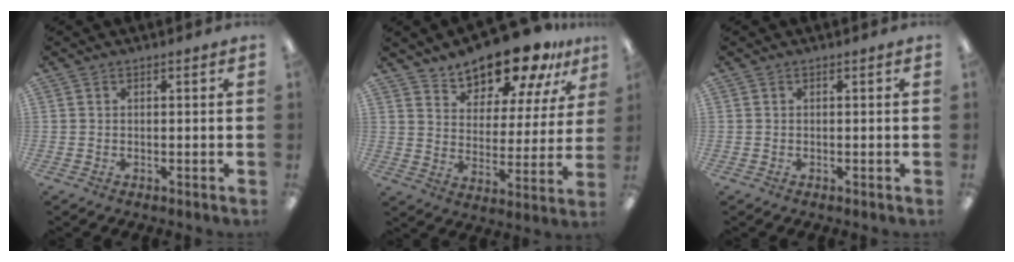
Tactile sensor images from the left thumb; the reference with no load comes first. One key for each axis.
{"total": 15.4, "fx": 13.5, "fy": 5.5, "fz": 4.9, "tx": -0.089, "ty": -0.099, "tz": 0.241}
{"total": 0.0}